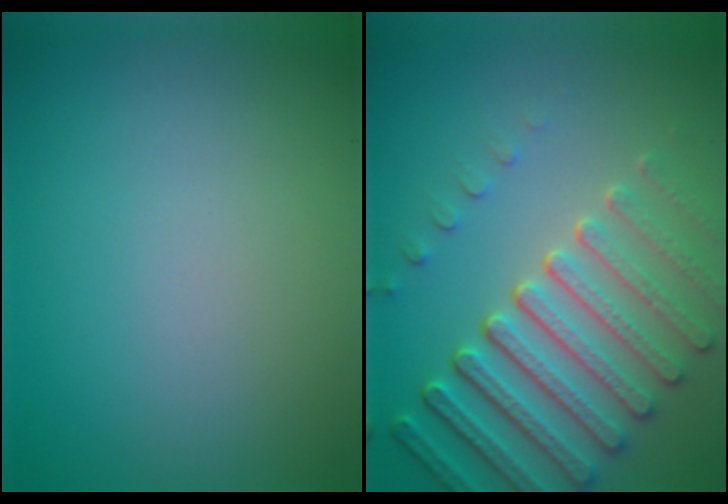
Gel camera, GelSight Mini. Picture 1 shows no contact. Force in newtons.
{"total": 7.5, "press": 5.6, "slide": 5.0}